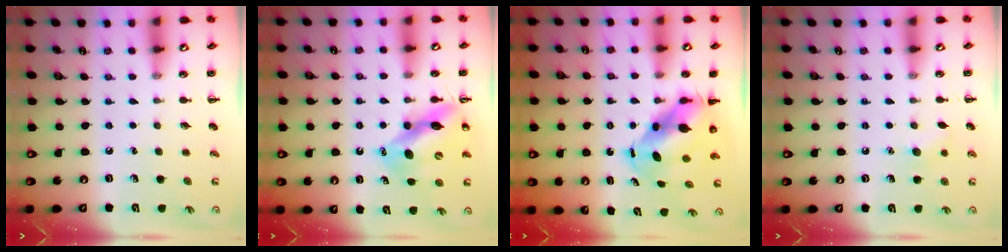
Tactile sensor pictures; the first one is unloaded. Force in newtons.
{"total": 12.9, "press": 12.5, "slide": 3.4}
{"total": 7.3, "press": 7.1, "slide": 1.7}
{"total": 6.1, "press": 5.9, "slide": 1.4}